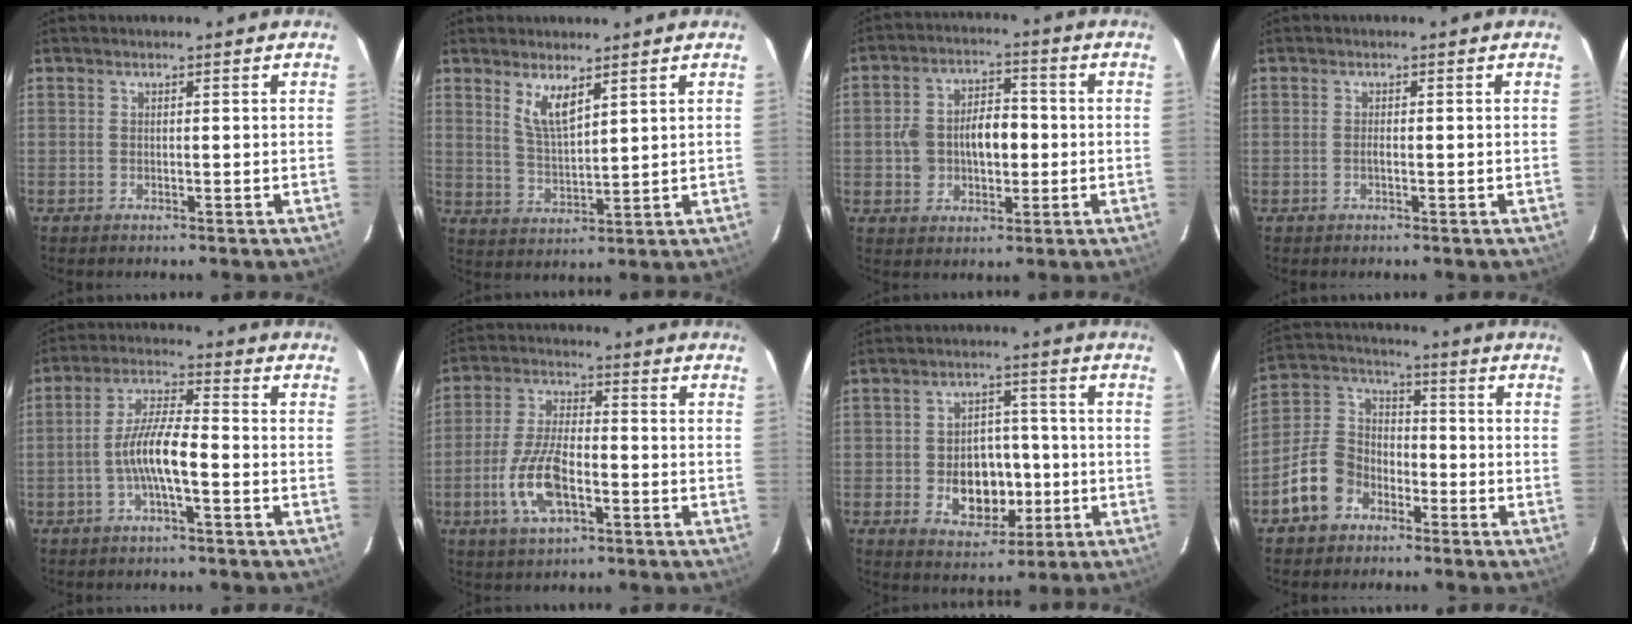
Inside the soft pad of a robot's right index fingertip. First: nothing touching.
{"total": 5.8, "force": [3.6, 1.5, 4.2], "torque": [-0.080, -0.008, 0.074]}
{"total": 9.3, "force": [-0.7, 6.2, 6.8], "torque": [-0.129, 0.019, -0.005]}
{"total": 0.7, "force": [-0.3, 0.1, 0.6], "torque": [-0.014, 0.002, -0.005]}
{"total": 8.3, "force": [-2.7, 1.5, 7.7], "torque": [-0.156, 0.008, -0.050]}
{"total": 11.2, "force": [-4.1, 4.5, 9.4], "torque": [-0.199, -0.002, -0.074]}
{"total": 10.3, "force": [-2.5, 7.4, 6.8], "torque": [-0.135, 0.010, -0.020]}
{"total": 10.7, "force": [-5.9, 7.8, 4.4], "torque": [-0.102, 0.038, -0.101]}